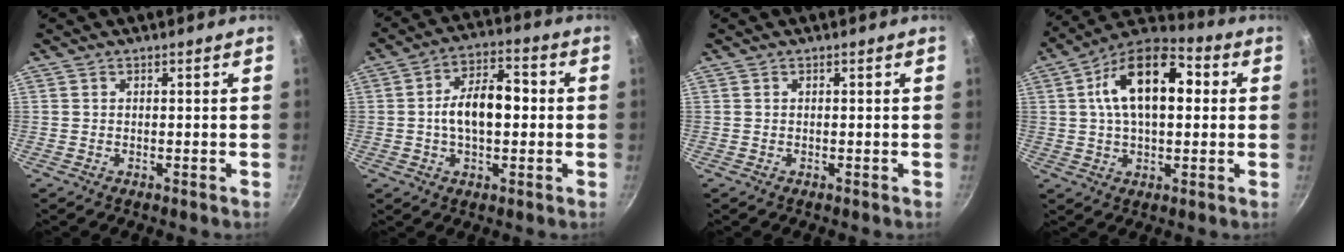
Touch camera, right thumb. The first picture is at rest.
{"total": 10.9, "force": [-0.1, 5.8, 9.2], "torque": [-0.144, 0.023, -0.006]}
{"total": 0.0}
{"total": 17.0, "force": [3.3, 9.2, 13.9], "torque": [-0.215, 0.026, 0.046]}